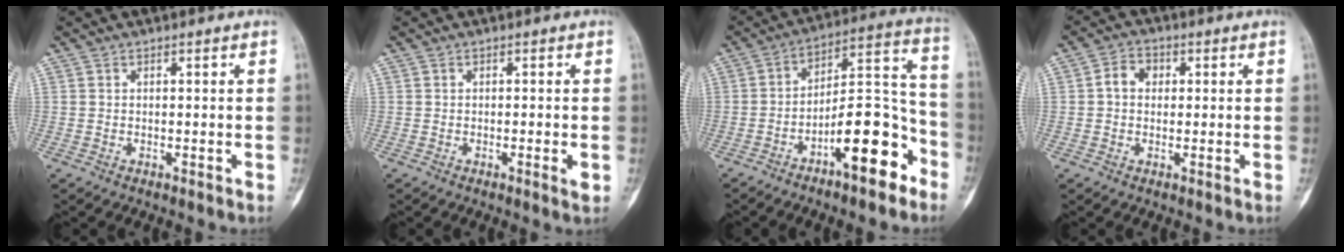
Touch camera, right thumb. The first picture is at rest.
{"total": 1.9, "force": [-0.5, 0.2, 1.8], "torque": [-0.034, -0.005, -0.009]}
{"total": 15.9, "force": [-8.5, 5.4, 12.3], "torque": [-0.176, 0.084, -0.136]}
{"total": 4.0, "force": [0.4, 3.3, 2.3], "torque": [-0.026, 0.013, 0.000]}